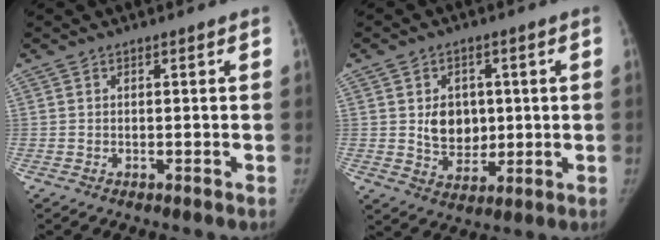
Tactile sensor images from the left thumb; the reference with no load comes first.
{"total": 8.0, "force": [0.9, 6.5, 4.7], "torque": [-0.029, -0.006, 0.023]}